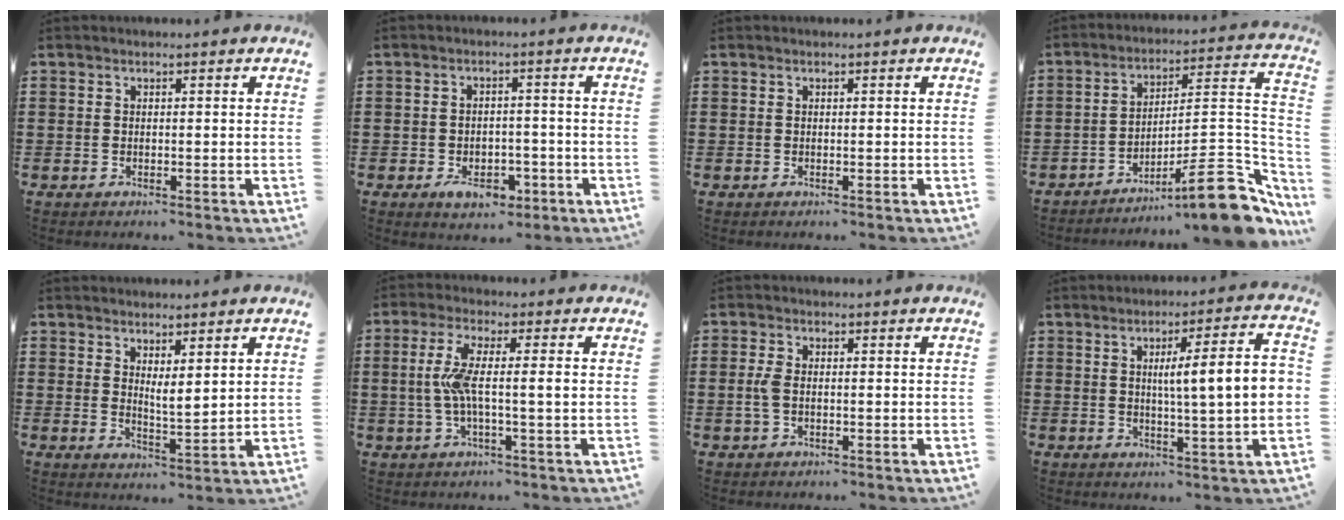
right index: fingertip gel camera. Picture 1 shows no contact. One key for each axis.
{"total": 5.0, "fx": -2.6, "fy": 2.9, "fz": 3.1, "tx": -0.055, "ty": 0.008, "tz": -0.045}
{"total": 0.0}
{"total": 12.8, "fx": -8.2, "fy": 2.4, "fz": 9.5, "tx": -0.121, "ty": 0.014, "tz": -0.143}
{"total": 2.6, "fx": 2.2, "fy": 0.4, "fz": 1.3, "tx": -0.025, "ty": -0.002, "tz": 0.038}
{"total": 6.2, "fx": -0.2, "fy": 0.6, "fz": 6.1, "tx": -0.125, "ty": -0.007, "tz": -0.014}
{"total": 2.9, "fx": -0.3, "fy": 1.3, "fz": 2.5, "tx": -0.064, "ty": -0.002, "tz": -0.011}
{"total": 8.2, "fx": 0.7, "fy": 0.7, "fz": 8.1, "tx": -0.134, "ty": -0.006, "tz": -0.001}